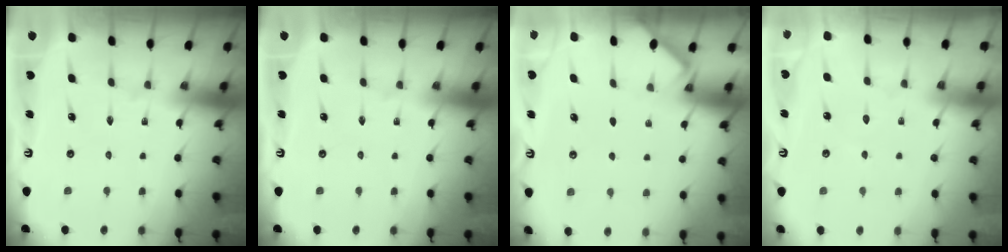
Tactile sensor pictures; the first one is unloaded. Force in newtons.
{"total": 0.0}
{"total": 2.8, "press": 2.7, "slide": 0.4}
{"total": 2.5, "press": 2.5, "slide": 0.4}